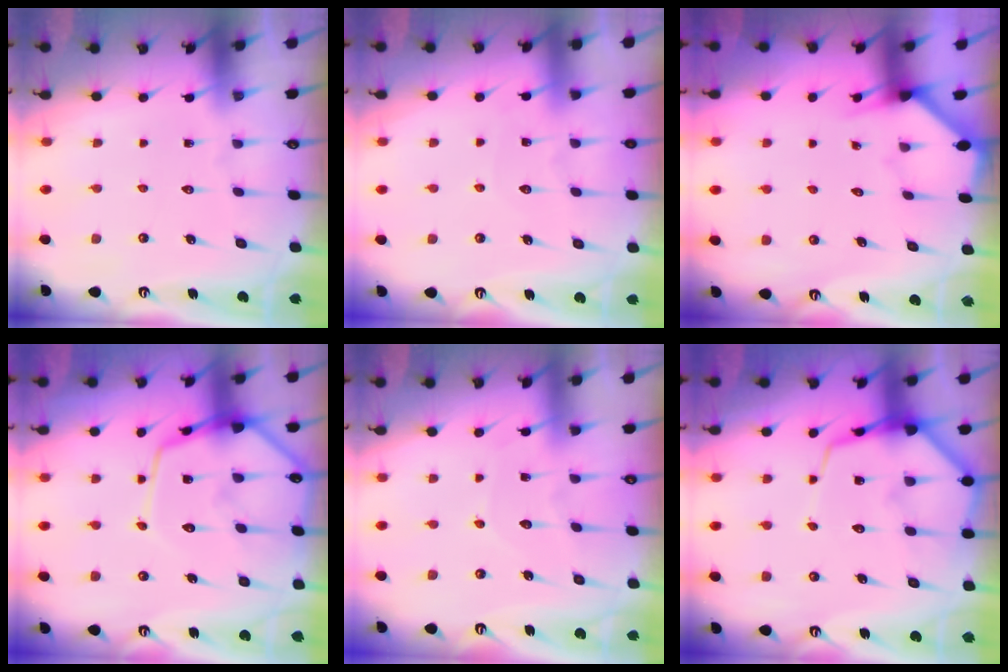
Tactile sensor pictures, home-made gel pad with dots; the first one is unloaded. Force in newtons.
{"total": 4.5, "press": 4.5, "slide": 0.5}
{"total": 1.9, "press": 1.9, "slide": 0.1}
{"total": 14.3, "press": 14.2, "slide": 1.4}
{"total": 5.3, "press": 5.3, "slide": 0.6}
{"total": 11.1, "press": 11.1, "slide": 1.2}